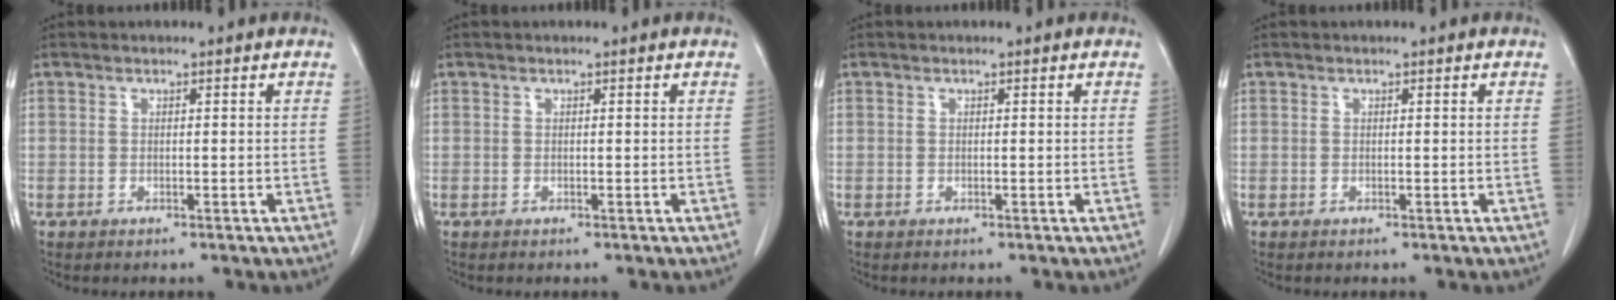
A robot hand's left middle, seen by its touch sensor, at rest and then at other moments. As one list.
[{"total": 0.0}, {"total": 0.0}, {"total": 0.0}]